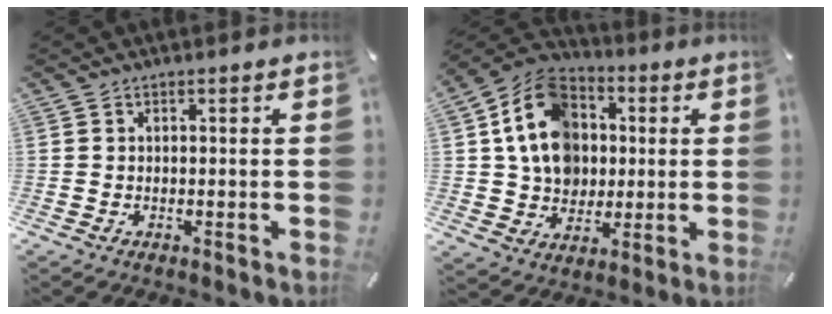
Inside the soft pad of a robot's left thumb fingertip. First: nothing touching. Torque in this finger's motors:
{"motor_torque": [2.39, 2.18, 1.68, -0.07, 0.24]}